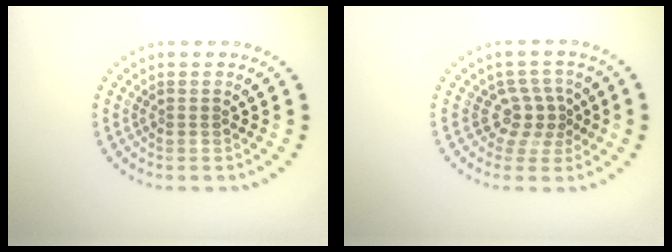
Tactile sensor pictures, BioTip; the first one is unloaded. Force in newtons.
{"total": 2.5, "press": 1.8, "slide": 1.8}